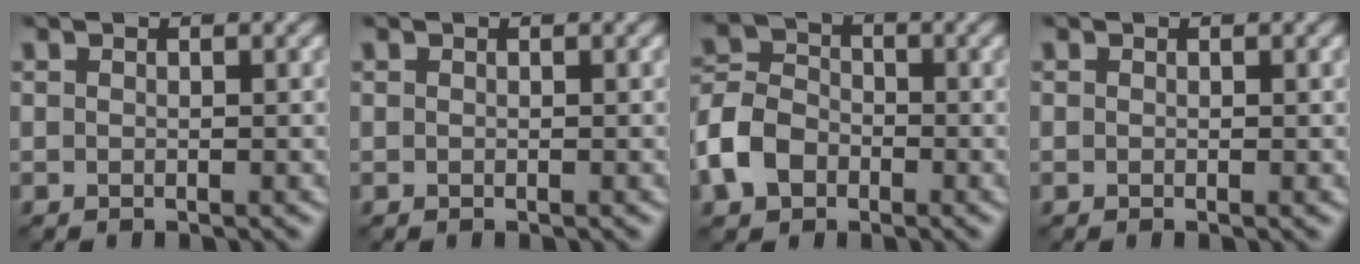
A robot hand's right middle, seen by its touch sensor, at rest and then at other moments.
{"total": 0.0}
{"total": 5.4, "force": [-2.4, 4.0, 2.7], "torque": [-0.061, 0.007, -0.060]}
{"total": 0.0}